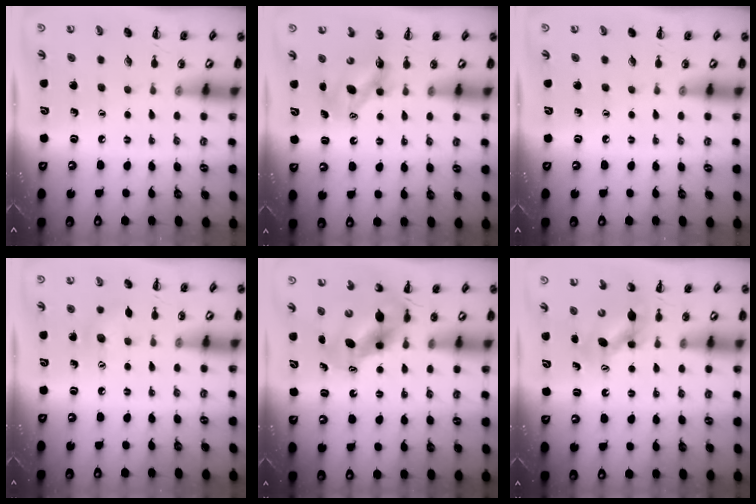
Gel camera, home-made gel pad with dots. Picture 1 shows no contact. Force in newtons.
{"total": 6.6, "press": 6.6, "slide": 0.6}
{"total": 0.0}
{"total": 7.2, "press": 7.0, "slide": 1.8}
{"total": 6.4, "press": 6.3, "slide": 1.5}
{"total": 6.4, "press": 6.3, "slide": 1.0}